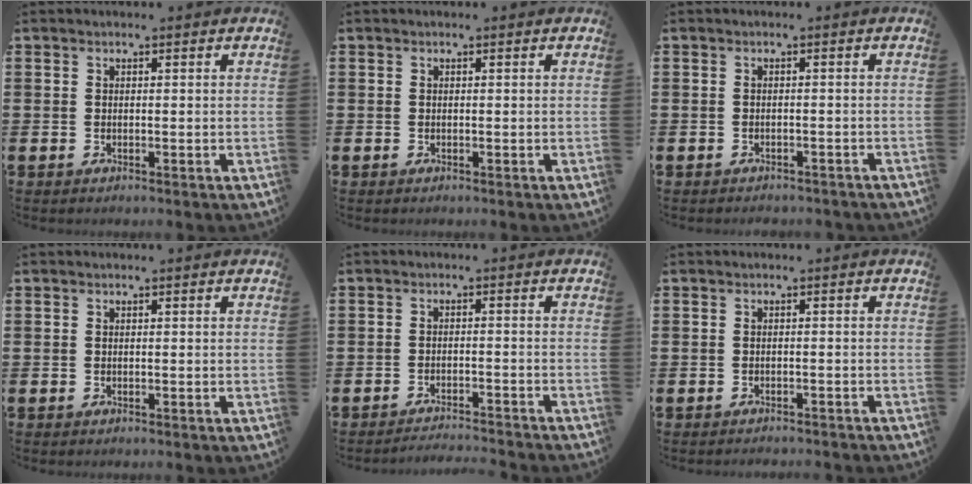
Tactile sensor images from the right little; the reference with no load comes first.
{"total": 0.0}
{"total": 0.8, "force": [-0.8, 0.1, 0.0], "torque": [-0.004, -0.001, -0.017]}
{"total": 0.0}
{"total": 2.0, "force": [-2.0, -0.3, 0.1], "torque": [-0.004, 0.005, -0.041]}
{"total": 0.8, "force": [-0.8, -0.1, 0.0], "torque": [-0.001, 0.001, -0.017]}